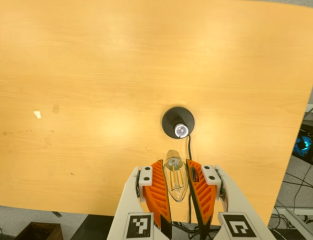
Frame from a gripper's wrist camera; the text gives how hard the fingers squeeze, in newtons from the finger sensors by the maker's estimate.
{"total": 12.8, "left": 14.2, "right": 11.4}